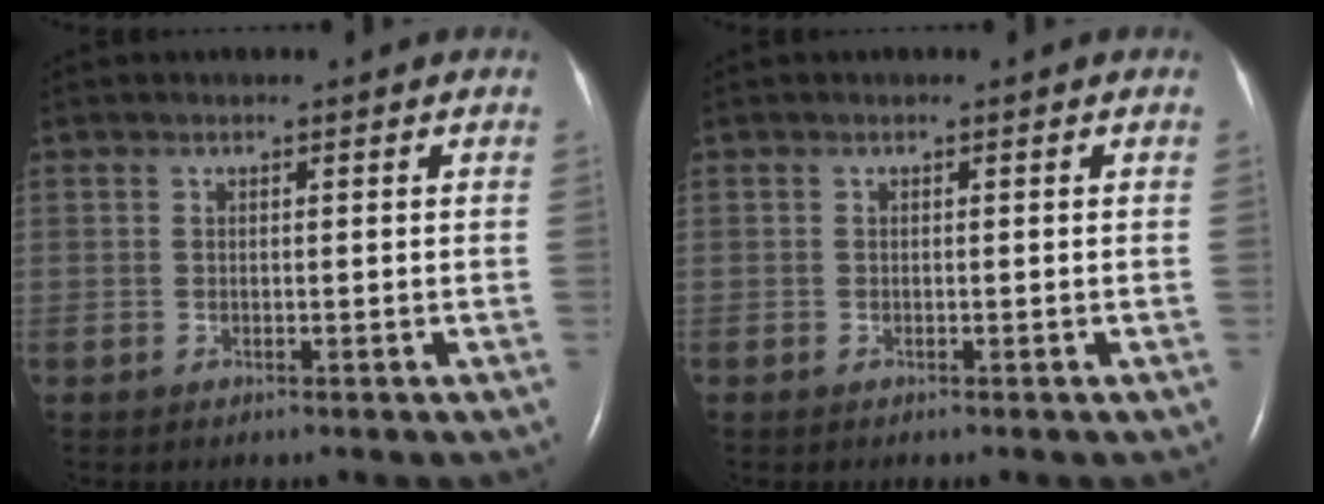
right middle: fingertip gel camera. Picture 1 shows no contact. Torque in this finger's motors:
{"motor_torque": [-0.06, -0.14, -0.05, -0.01]}